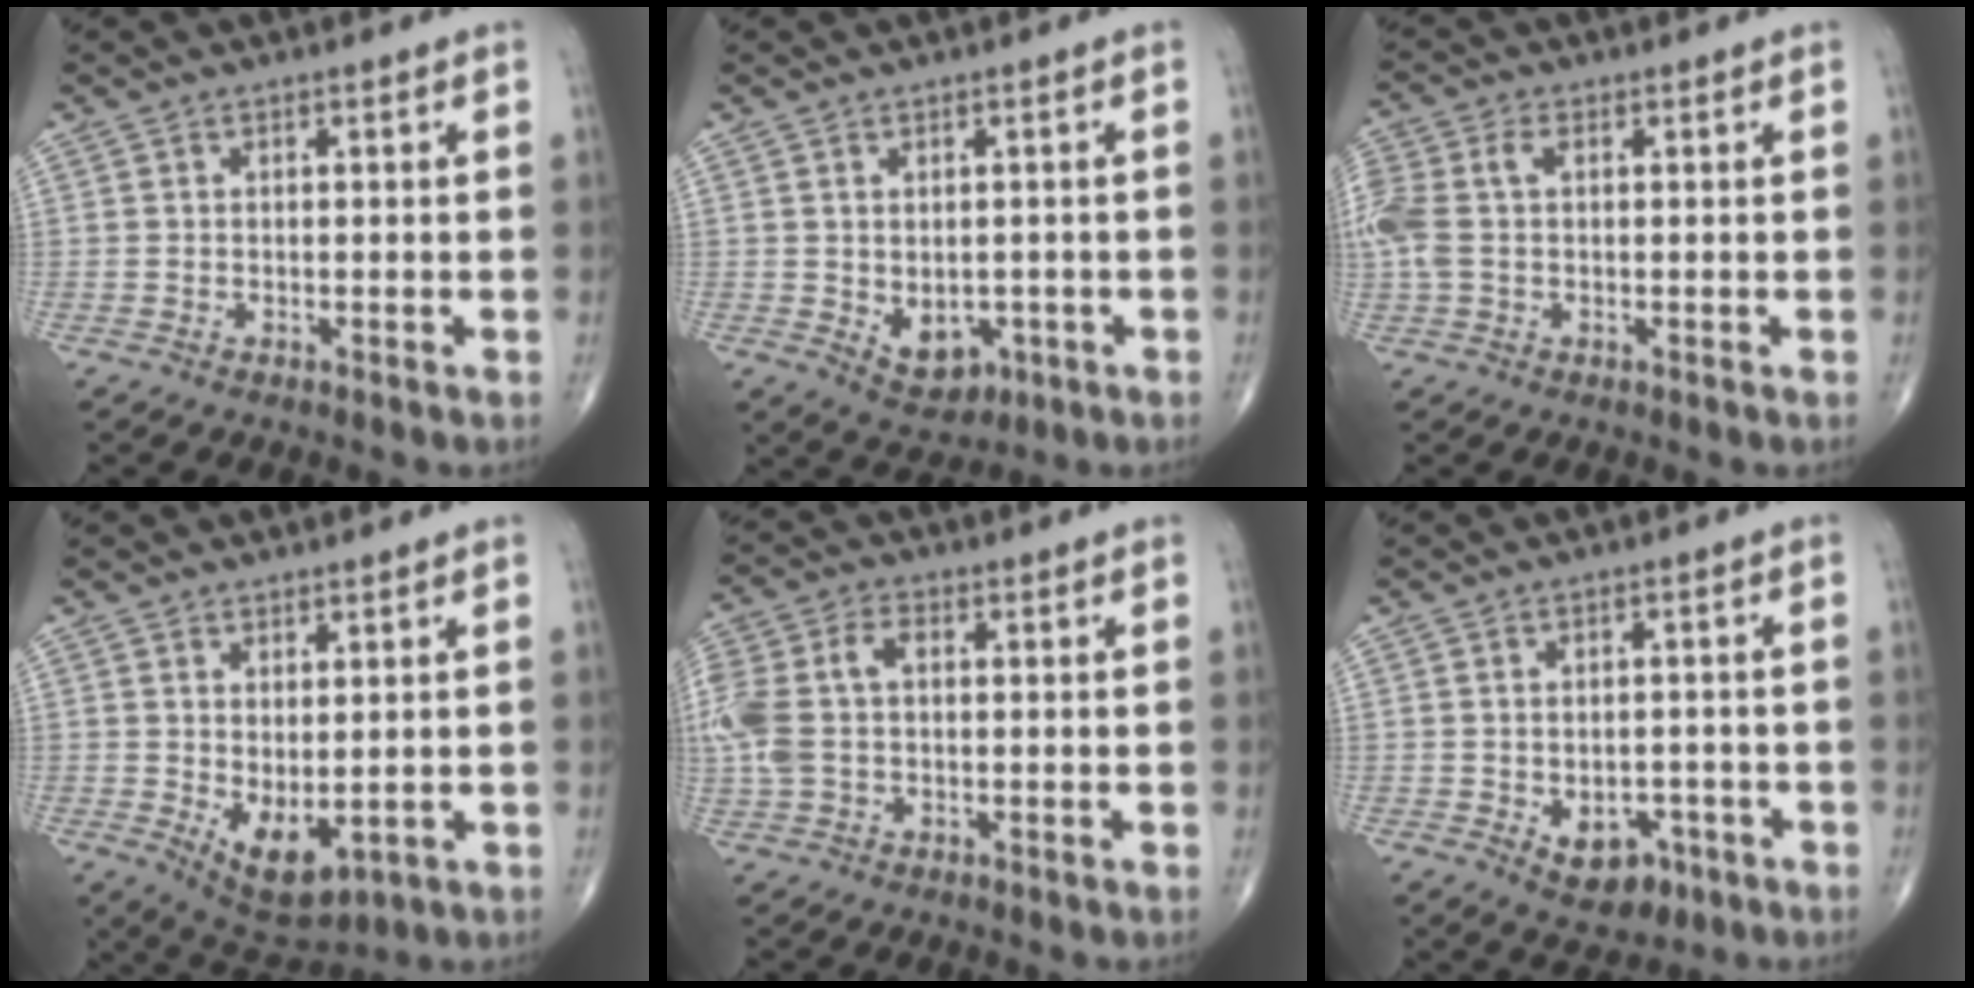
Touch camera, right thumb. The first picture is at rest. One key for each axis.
{"total": 6.6, "fx": -1.3, "fy": 4.7, "fz": 4.5, "tx": -0.043, "ty": 0.000, "tz": 0.000}
{"total": 7.9, "fx": 0.7, "fy": 4.9, "fz": 6.1, "tx": -0.180, "ty": 0.024, "tz": 0.018}
{"total": 7.5, "fx": -0.6, "fy": 3.7, "fz": 6.5, "tx": -0.092, "ty": -0.013, "tz": 0.011}
{"total": 10.2, "fx": 0.3, "fy": 6.4, "fz": 7.9, "tx": -0.202, "ty": 0.028, "tz": 0.009}
{"total": 6.8, "fx": -2.5, "fy": 4.7, "fz": 4.2, "tx": -0.035, "ty": 0.015, "tz": -0.024}